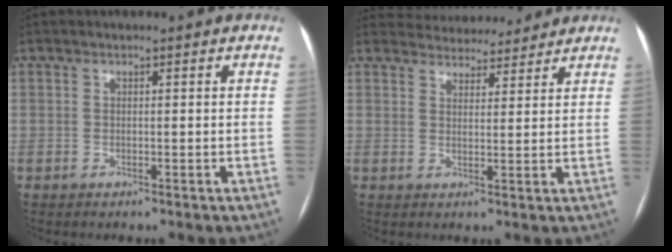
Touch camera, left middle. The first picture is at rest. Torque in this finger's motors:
{"motor_torque": [-0.06, -0.17, -0.12, -0.02]}